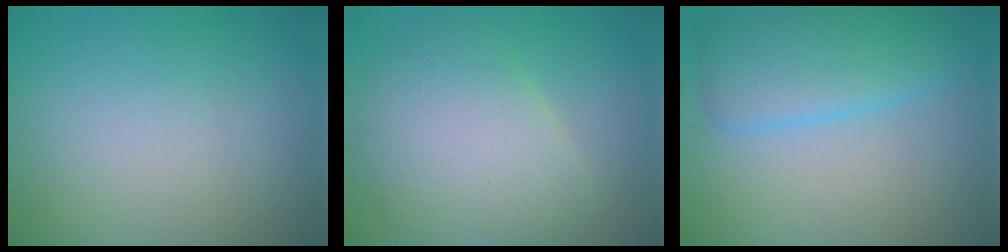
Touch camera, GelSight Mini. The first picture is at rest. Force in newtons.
{"total": 6.8, "press": 6.8, "slide": 0.5}
{"total": 5.0, "press": 5.0, "slide": 0.3}